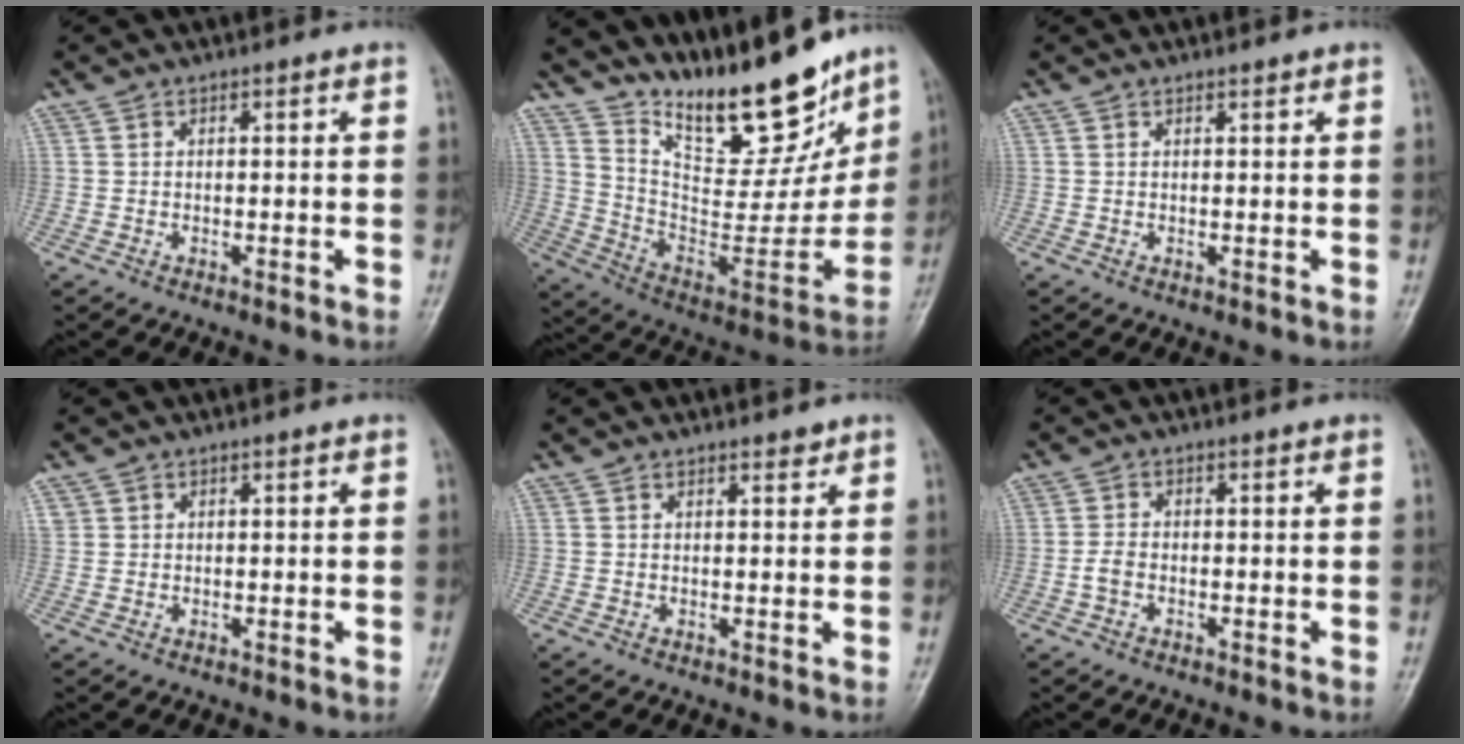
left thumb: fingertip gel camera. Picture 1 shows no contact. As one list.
[{"total": 24.6, "force": [19.1, 7.9, 13.4], "torque": [-0.161, -0.105, 0.315]}, {"total": 0.6, "force": [0.5, 0.2, 0.2], "torque": [-0.004, -0.003, 0.007]}, {"total": 1.3, "force": [0.4, 1.3, 0.2], "torque": [0.010, 0.000, 0.005]}, {"total": 1.4, "force": [1.2, 0.6, 0.5], "torque": [0.001, -0.008, 0.015]}, {"total": 2.2, "force": [-0.8, 1.4, 1.4], "torque": [-0.032, 0.007, -0.020]}]